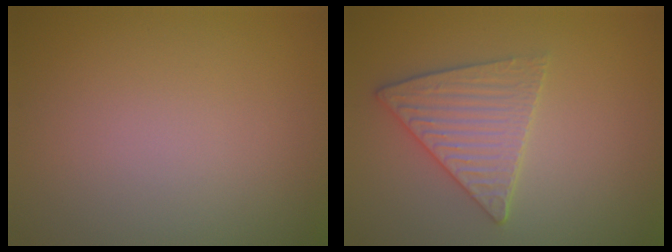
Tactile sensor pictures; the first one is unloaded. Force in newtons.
{"total": 3.4, "press": 3.4, "slide": 0.2}